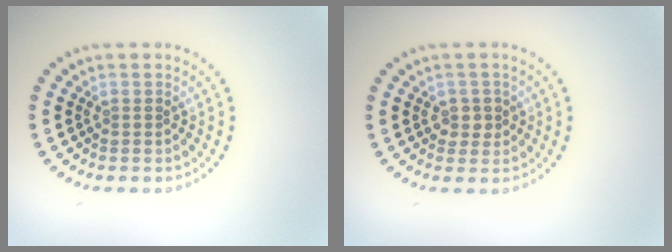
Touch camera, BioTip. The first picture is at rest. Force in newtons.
{"total": 1.5, "press": 1.4, "slide": 0.6}